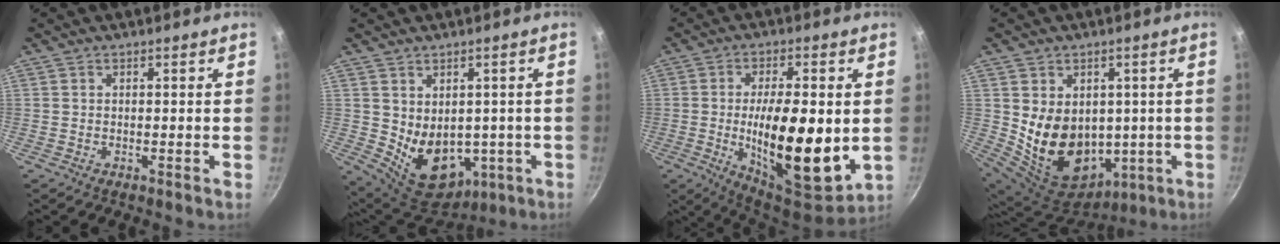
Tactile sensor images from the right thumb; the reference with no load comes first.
{"total": 12.7, "force": [-0.9, 9.3, 8.5], "torque": [-0.104, -0.019, 0.021]}
{"total": 18.9, "force": [-1.4, 7.2, 17.4], "torque": [-0.262, -0.013, -0.016]}
{"total": 17.0, "force": [0.6, 13.2, 10.7], "torque": [-0.170, -0.023, 0.047]}